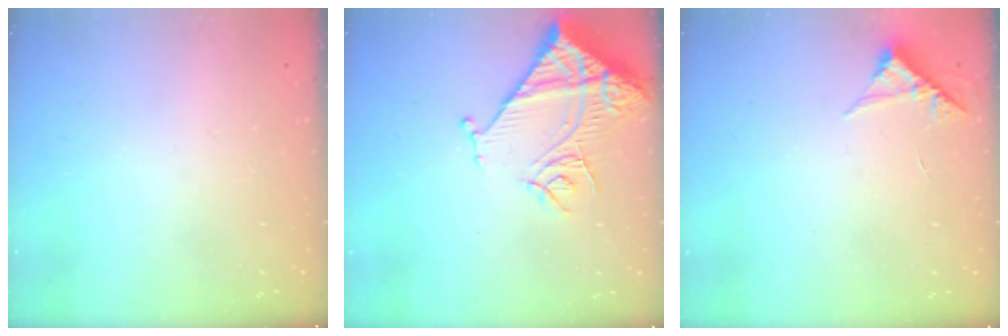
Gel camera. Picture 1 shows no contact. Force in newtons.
{"total": 14.9, "press": 14.8, "slide": 1.6}
{"total": 4.6, "press": 4.6, "slide": 0.3}